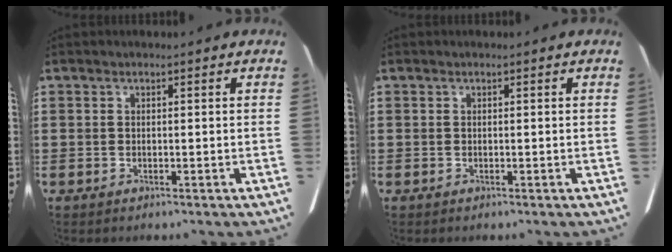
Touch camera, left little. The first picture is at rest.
{"total": 0.0}